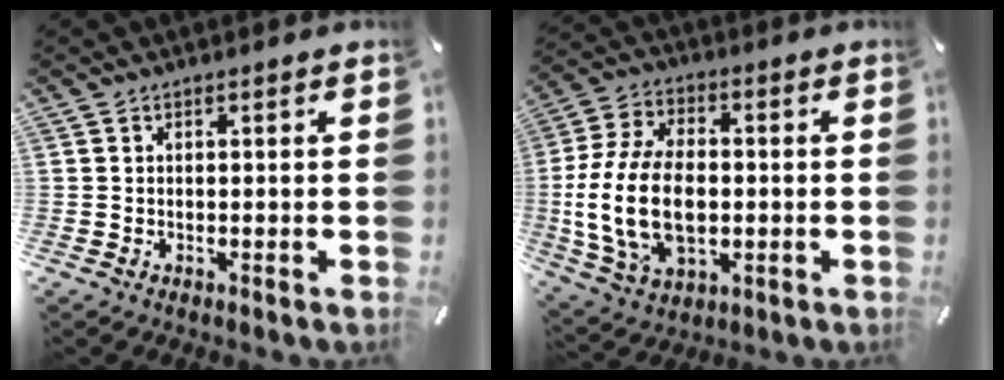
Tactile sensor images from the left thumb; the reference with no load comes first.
{"total": 18.4, "force": [-2.1, 12.3, 13.5], "torque": [-0.301, 0.003, -0.036]}